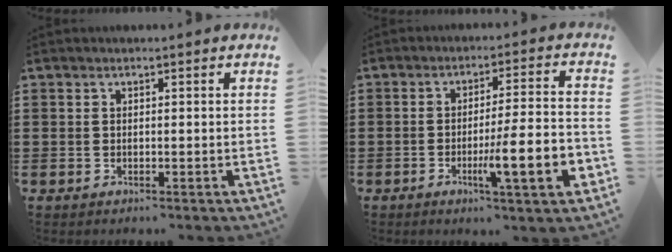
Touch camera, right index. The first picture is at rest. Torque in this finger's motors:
{"motor_torque": [1.72, -0.42, 0.73, 0.18]}